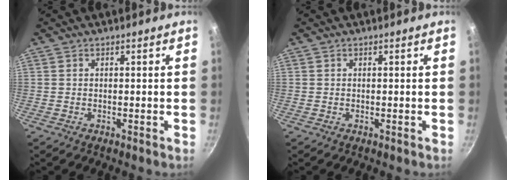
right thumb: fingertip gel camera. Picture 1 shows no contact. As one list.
[{"total": 0.0}]